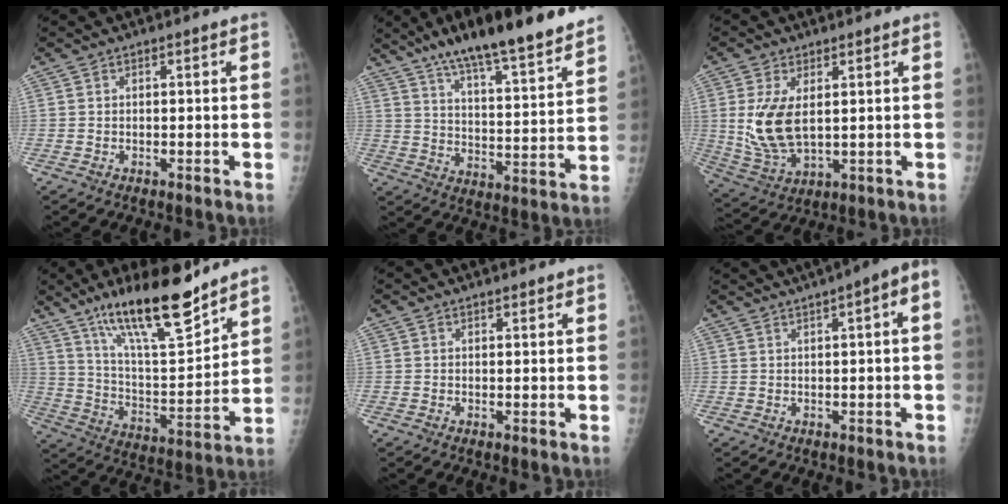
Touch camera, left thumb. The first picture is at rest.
{"total": 22.0, "force": [17.2, 3.4, 13.2], "torque": [-0.183, -0.066, 0.265]}
{"total": 10.6, "force": [1.8, 5.8, 8.7], "torque": [-0.173, -0.018, 0.050]}
{"total": 20.4, "force": [14.6, 4.9, 13.3], "torque": [-0.197, -0.079, 0.255]}
{"total": 1.1, "force": [0.9, 0.4, 0.4], "torque": [-0.002, -0.005, 0.012]}
{"total": 6.9, "force": [2.9, 1.2, 6.2], "torque": [-0.090, 0.025, 0.036]}